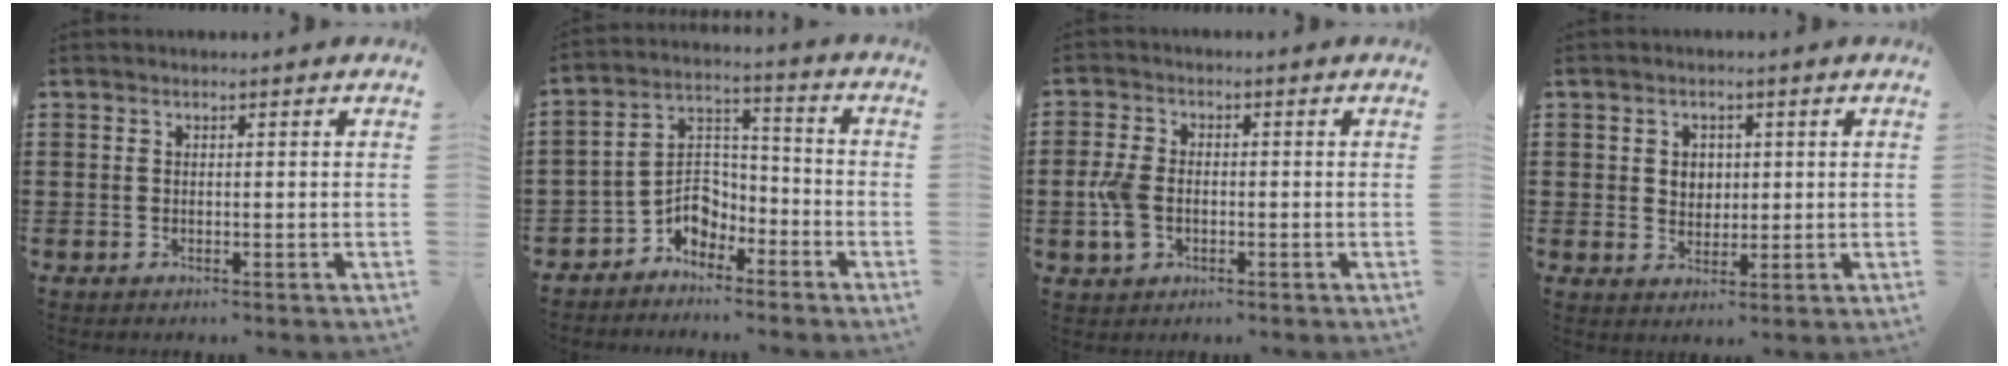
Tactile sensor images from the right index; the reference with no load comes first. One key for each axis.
{"total": 5.6, "fx": -3.7, "fy": 3.9, "fz": 1.8, "tx": -0.040, "ty": 0.010, "tz": -0.075}
{"total": 4.7, "fx": -0.8, "fy": 3.2, "fz": 3.3, "tx": -0.090, "ty": -0.002, "tz": -0.020}
{"total": 2.5, "fx": 0.6, "fy": 2.2, "fz": 1.0, "tx": -0.029, "ty": 0.008, "tz": 0.009}